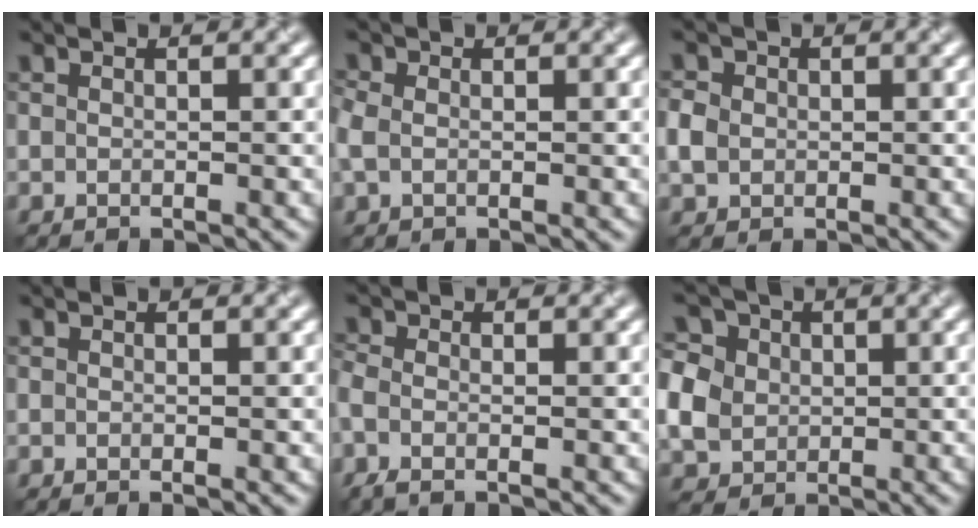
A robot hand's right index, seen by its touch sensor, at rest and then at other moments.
{"total": 1.3, "force": [0.2, 1.0, 0.7], "torque": [-0.017, 0.009, -0.003]}
{"total": 2.0, "force": [0.1, 1.9, 0.7], "torque": [-0.017, 0.008, -0.001]}
{"total": 0.6, "force": [-0.1, 0.1, 0.5], "torque": [-0.009, -0.004, -0.003]}
{"total": 2.0, "force": [-0.9, 1.0, 1.4], "torque": [-0.045, -0.002, -0.026]}
{"total": 7.0, "force": [0.9, 6.0, 3.4], "torque": [-0.081, 0.033, 0.002]}